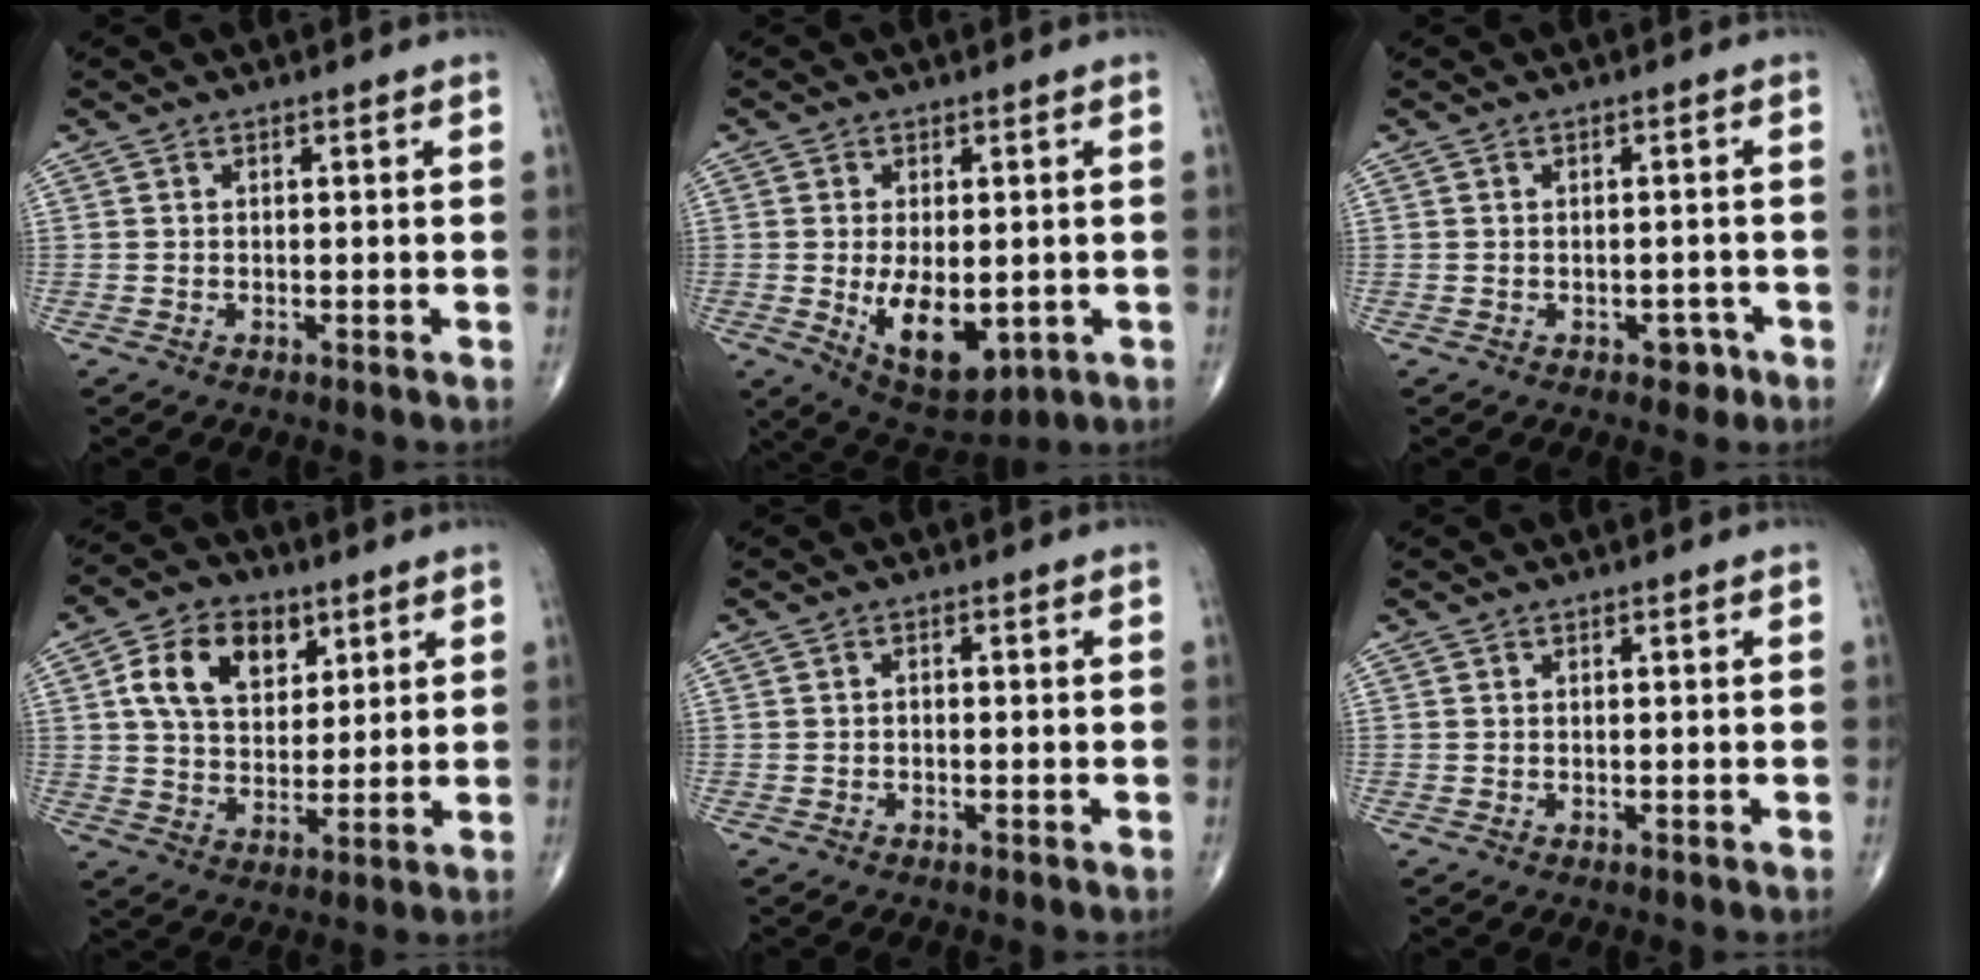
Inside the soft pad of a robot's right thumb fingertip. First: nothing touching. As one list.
[{"total": 11.2, "force": [-1.8, 6.0, 9.3], "torque": [-0.132, -0.016, -0.010]}, {"total": 2.4, "force": [-1.3, 1.6, 1.1], "torque": [0.000, 0.008, -0.015]}, {"total": 12.6, "force": [4.9, 8.6, 7.9], "torque": [-0.108, -0.010, 0.086]}, {"total": 0.6, "force": [-0.3, 0.4, 0.4], "torque": [-0.003, 0.004, -0.008]}, {"total": 0.0}]